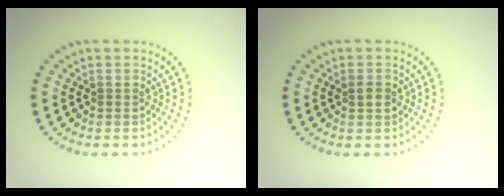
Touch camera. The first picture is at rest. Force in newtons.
{"total": 1.2, "press": 1.1, "slide": 0.2}